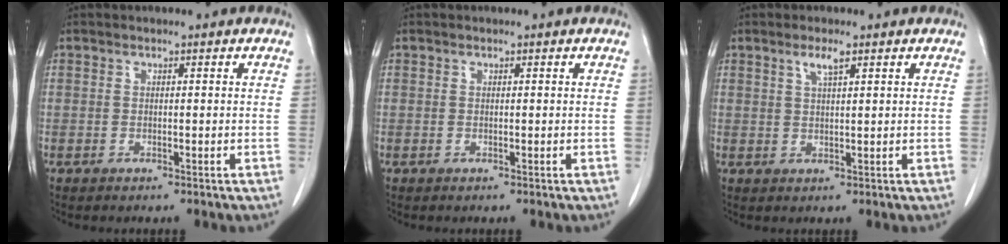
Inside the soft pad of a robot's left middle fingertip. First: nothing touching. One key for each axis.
{"total": 0.0}
{"total": 2.5, "fx": 1.5, "fy": 0.2, "fz": 2.0, "tx": -0.041, "ty": 0.002, "tz": 0.030}